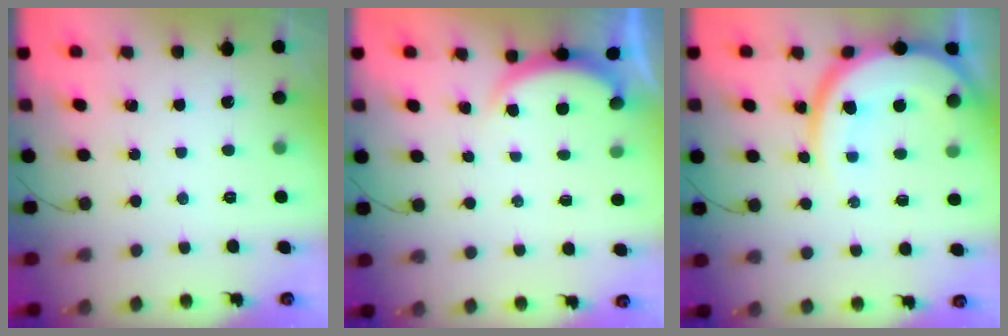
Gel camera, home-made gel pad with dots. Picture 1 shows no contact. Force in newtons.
{"total": 1.7, "press": 1.6, "slide": 0.5}
{"total": 15.1, "press": 14.9, "slide": 2.2}